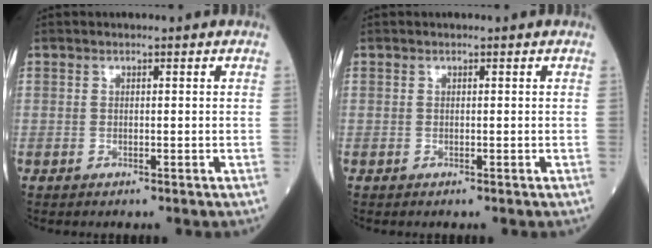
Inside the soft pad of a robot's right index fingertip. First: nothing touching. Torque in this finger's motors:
{"motor_torque": [0.00, 0.00, 0.01, 0.01]}